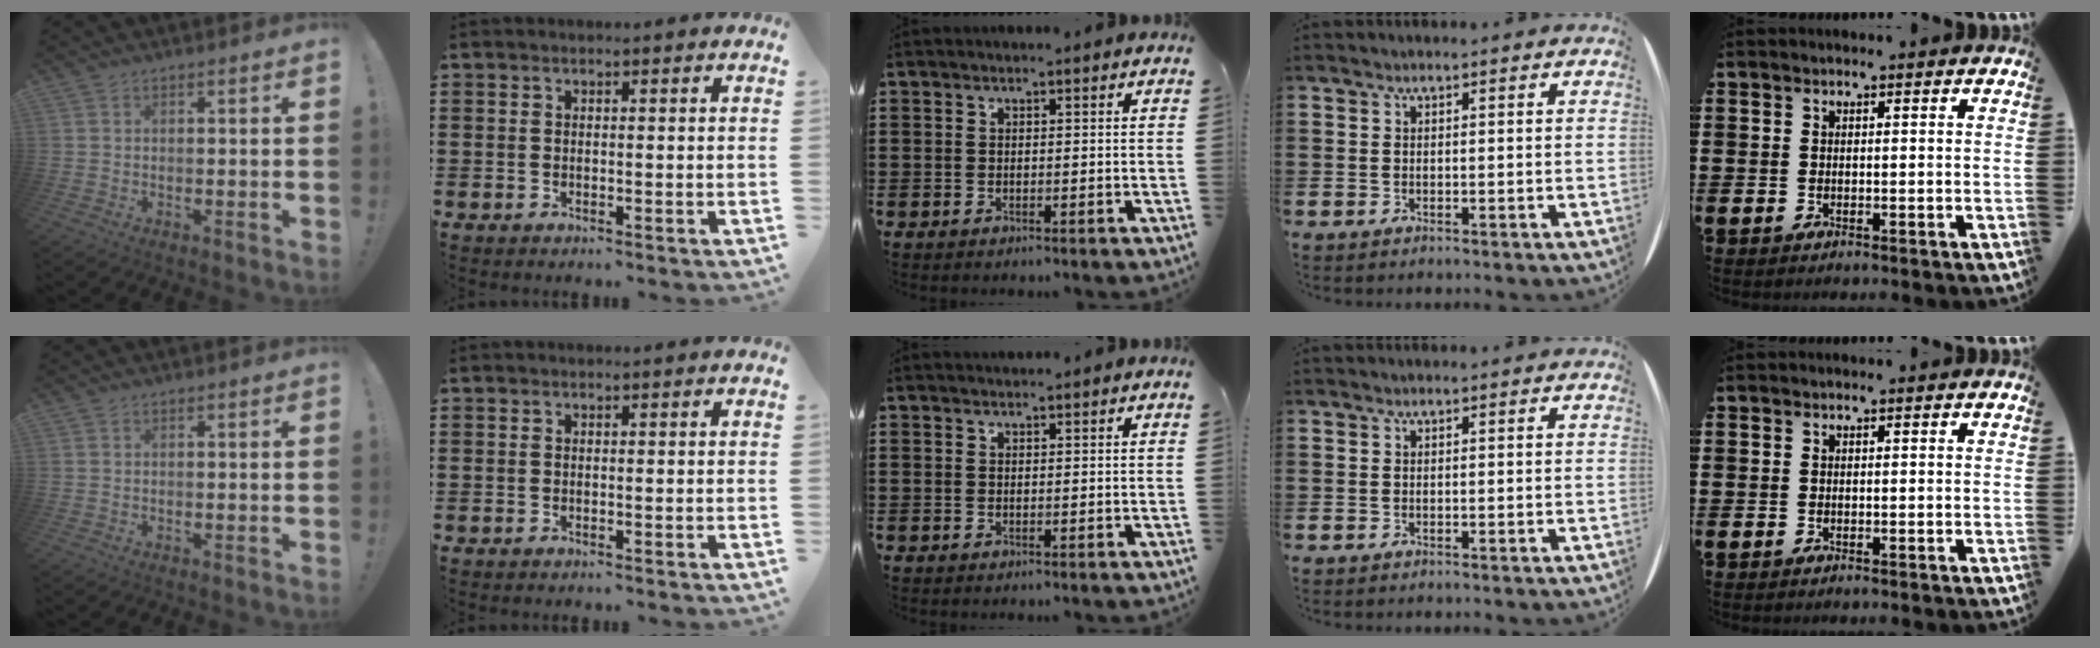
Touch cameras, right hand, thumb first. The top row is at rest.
{"middle": {"total": 0.8, "force": [0.7, 0.2, 0.0], "torque": [-0.003, 0.000, 0.015]}}